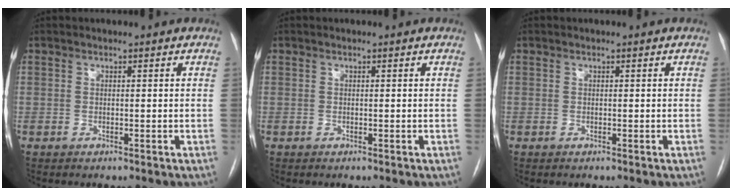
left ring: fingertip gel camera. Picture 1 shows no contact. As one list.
[{"total": 0.0}, {"total": 0.0}]